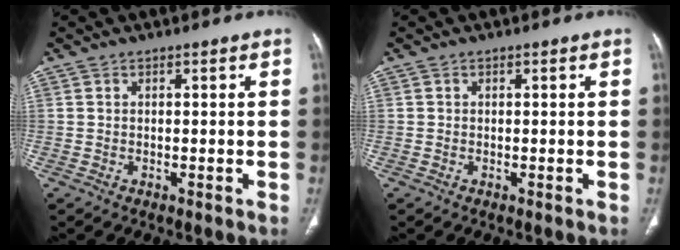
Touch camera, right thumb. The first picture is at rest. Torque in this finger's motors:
{"motor_torque": [-0.56, 0.38, -0.29, 0.21, 0.06]}